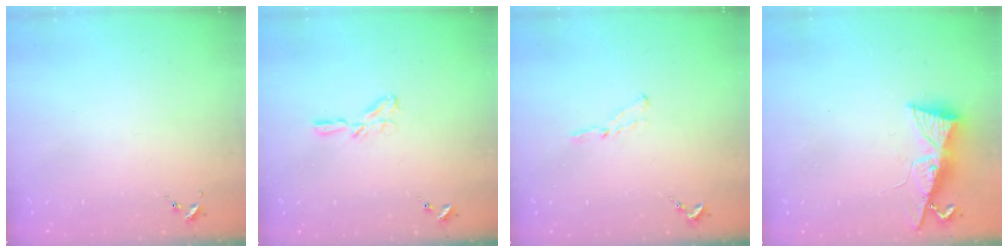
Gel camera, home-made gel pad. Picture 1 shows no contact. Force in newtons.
{"total": 4.4, "press": 4.3, "slide": 0.4}
{"total": 3.6, "press": 3.6, "slide": 0.3}
{"total": 8.7, "press": 8.7, "slide": 0.8}